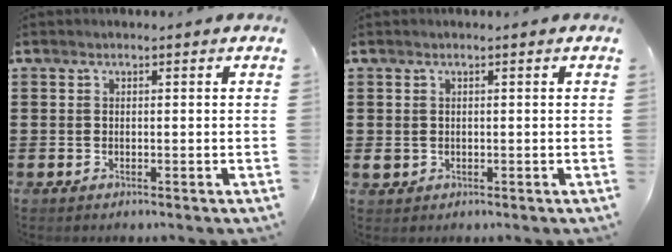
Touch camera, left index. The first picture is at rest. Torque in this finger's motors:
{"motor_torque": [0.29, 0.02, 0.08, 0.01]}